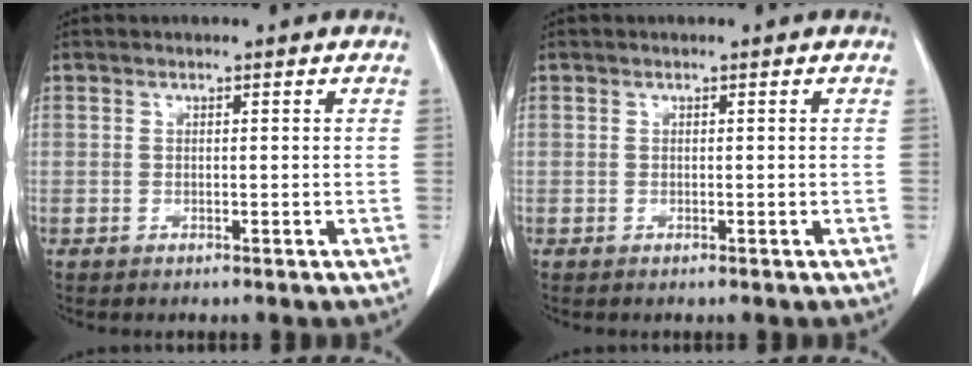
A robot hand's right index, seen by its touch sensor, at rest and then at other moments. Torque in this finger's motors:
{"motor_torque": [-0.04, 0.03, 0.00, 0.00]}